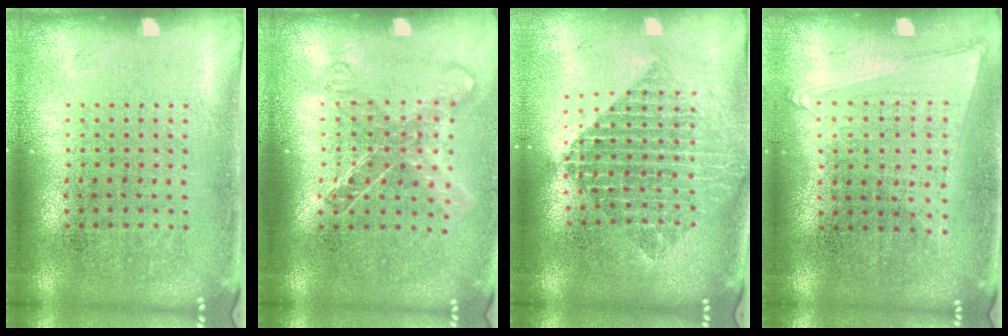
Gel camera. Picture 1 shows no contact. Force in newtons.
{"total": 1.5, "press": 1.2, "slide": 0.8}
{"total": 2.0, "press": 1.6, "slide": 1.3}
{"total": 1.0, "press": 0.9, "slide": 0.4}